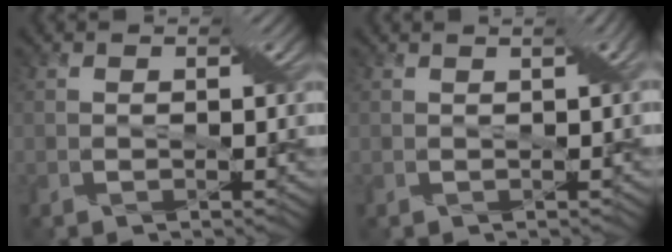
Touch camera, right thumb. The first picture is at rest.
{"total": 2.0, "force": [0.8, 0.0, 1.8], "torque": [-0.026, 0.007, 0.013]}